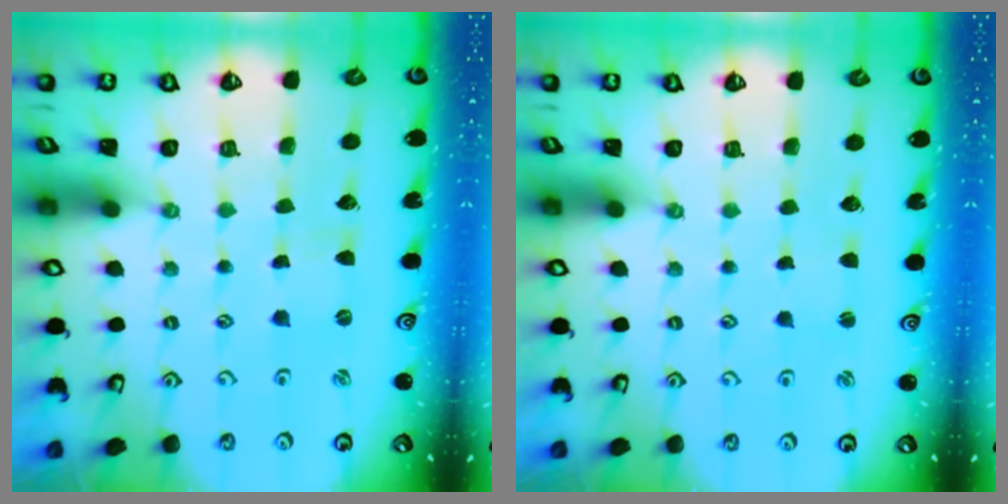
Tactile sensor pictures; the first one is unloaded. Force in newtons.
{"total": 0.8, "press": 0.8, "slide": 0.1}